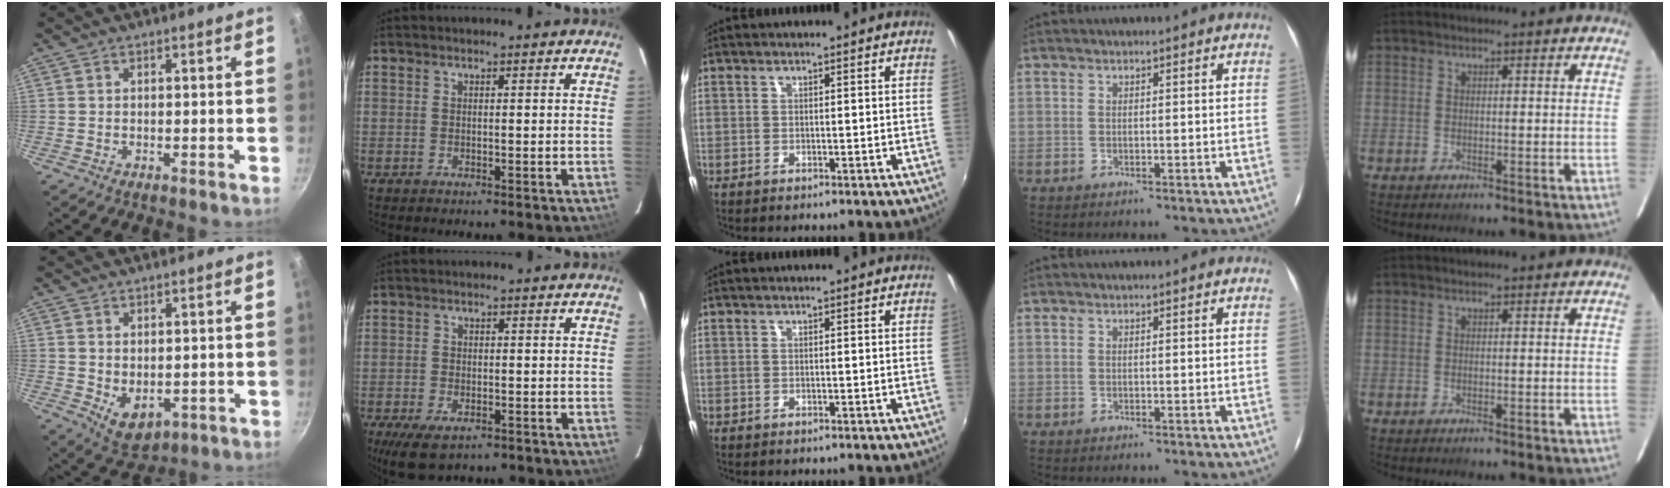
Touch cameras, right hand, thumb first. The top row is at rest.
{"thumb": {"total": 6.2, "force": [-0.2, 4.2, 4.5], "torque": [-0.061, -0.016, 0.015]}, "index": {"total": 6.8, "force": [-4.0, 3.5, 4.2], "torque": [-0.096, -0.023, -0.068]}}